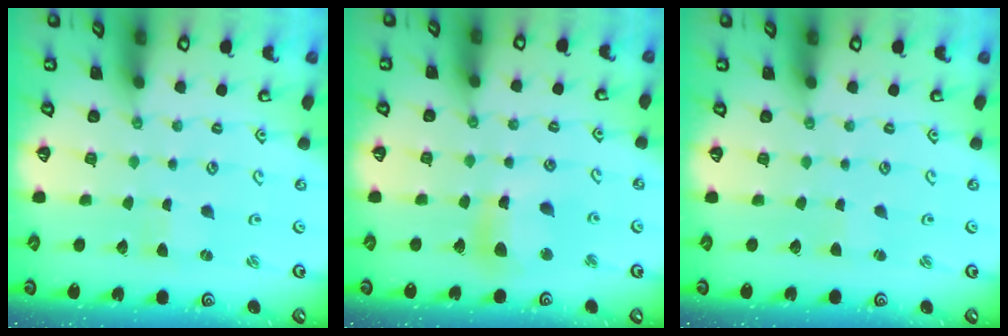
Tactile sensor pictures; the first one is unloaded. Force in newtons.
{"total": 11.7, "press": 11.6, "slide": 1.5}
{"total": 1.1, "press": 1.1, "slide": 0.2}